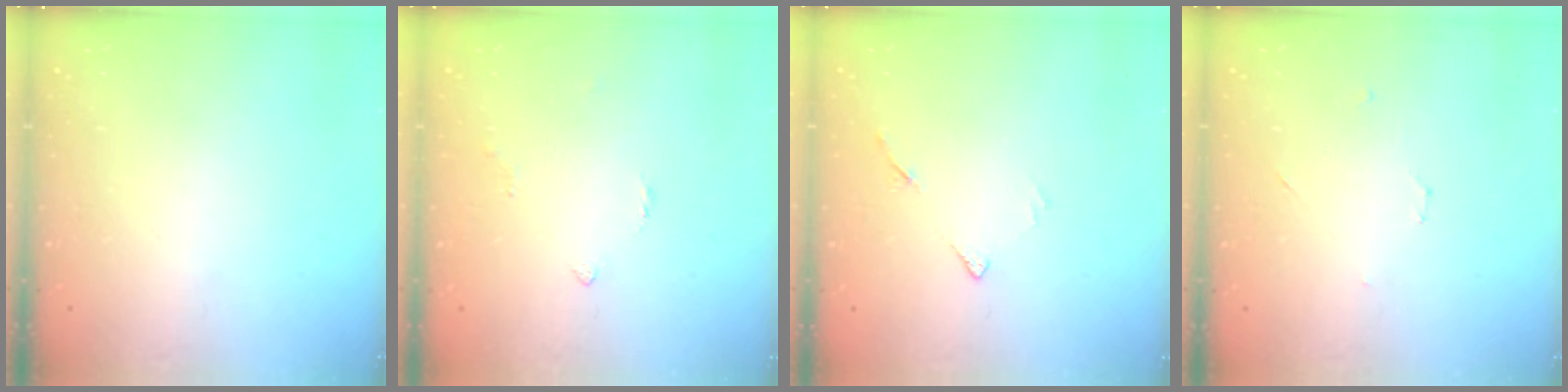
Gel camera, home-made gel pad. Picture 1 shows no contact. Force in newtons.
{"total": 2.3, "press": 2.2, "slide": 0.6}
{"total": 5.0, "press": 5.0, "slide": 0.6}
{"total": 3.0, "press": 3.0, "slide": 0.2}